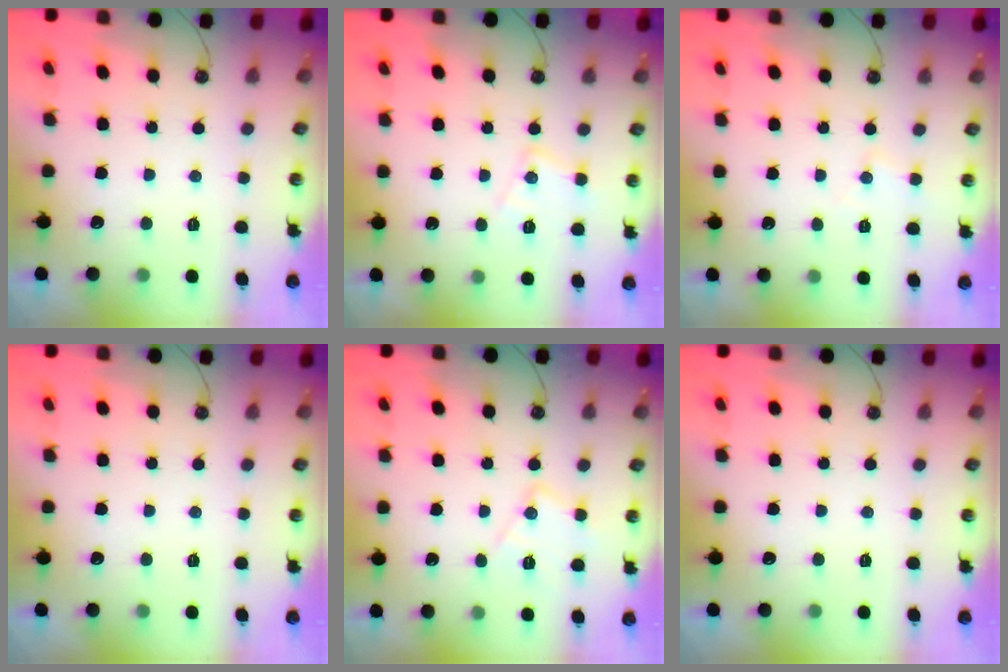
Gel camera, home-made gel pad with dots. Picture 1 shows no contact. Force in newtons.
{"total": 9.3, "press": 9.3, "slide": 0.6}
{"total": 5.1, "press": 5.0, "slide": 0.8}
{"total": 0.0}
{"total": 10.4, "press": 10.4, "slide": 0.6}
{"total": 0.0}